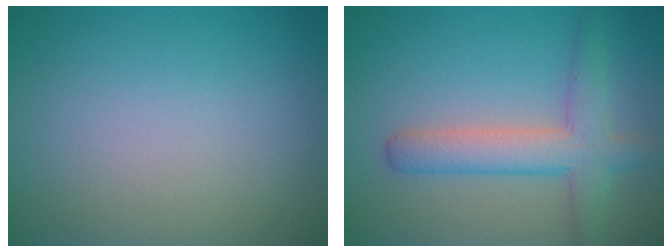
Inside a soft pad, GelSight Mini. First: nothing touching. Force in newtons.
{"total": 4.5, "press": 4.5, "slide": 0.2}